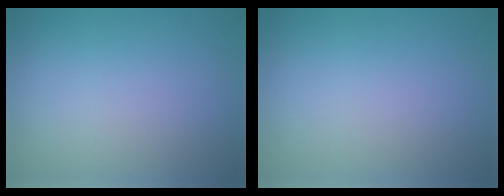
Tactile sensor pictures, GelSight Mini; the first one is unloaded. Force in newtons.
{"total": 0.0}